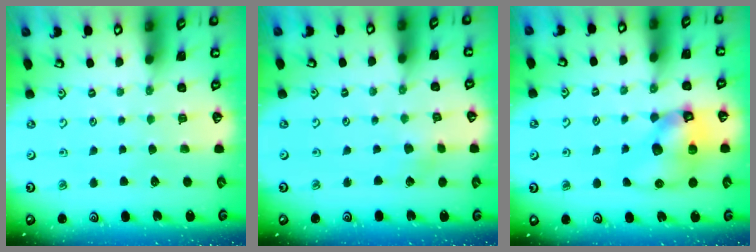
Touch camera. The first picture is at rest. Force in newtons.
{"total": 1.5, "press": 1.5, "slide": 0.2}
{"total": 12.4, "press": 12.2, "slide": 2.1}